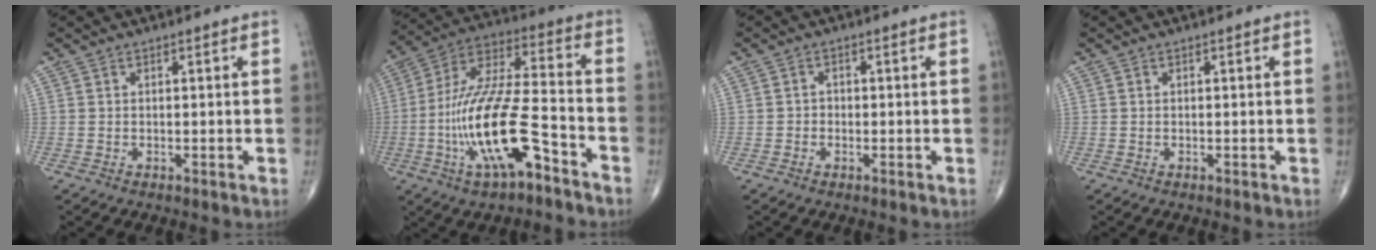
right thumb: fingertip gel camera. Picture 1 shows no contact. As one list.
[{"total": 19.3, "force": [-7.6, 6.1, 16.7], "torque": [-0.331, 0.052, -0.132]}, {"total": 1.2, "force": [-0.5, 1.1, 0.3], "torque": [0.005, 0.006, -0.012]}, {"total": 0.0}]